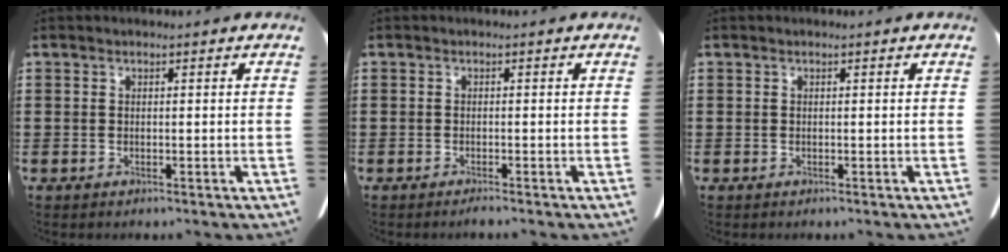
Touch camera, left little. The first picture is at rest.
{"total": 0.8, "force": [-0.6, 0.0, 0.5], "torque": [-0.009, -0.004, -0.011]}
{"total": 0.0}